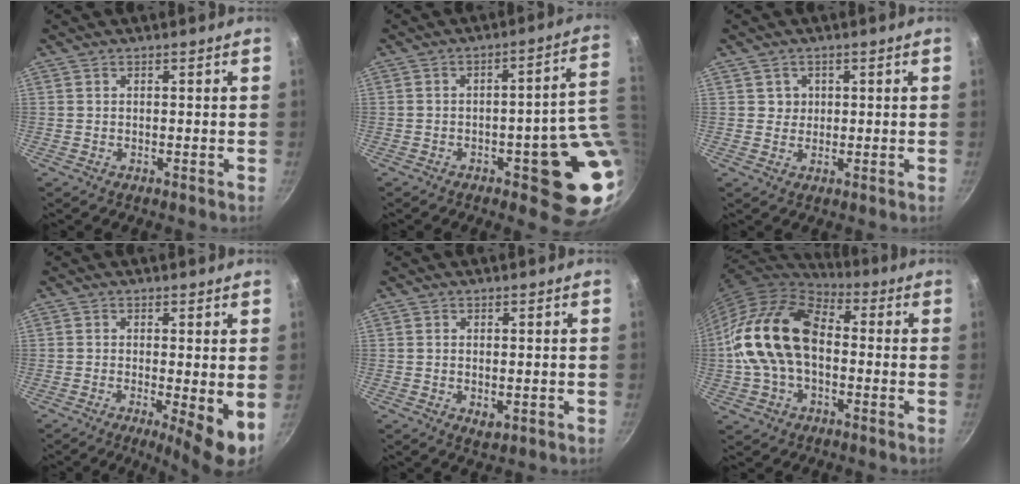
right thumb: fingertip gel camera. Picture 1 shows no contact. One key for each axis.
{"total": 14.6, "fx": -1.8, "fy": 4.8, "fz": 13.7, "tx": -0.123, "ty": 0.012, "tz": -0.019}
{"total": 2.2, "fx": 0.6, "fy": 2.1, "fz": 0.3, "tx": 0.013, "ty": 0.003, "tz": 0.006}
{"total": 6.8, "fx": -1.1, "fy": 1.4, "fz": 6.6, "tx": -0.094, "ty": -0.013, "tz": -0.012}
{"total": 2.3, "fx": -0.3, "fy": 1.3, "fz": 1.9, "tx": -0.029, "ty": -0.008, "tz": -0.003}
{"total": 17.9, "fx": -0.7, "fy": 12.0, "fz": 13.3, "tx": -0.228, "ty": 0.041, "tz": -0.025}